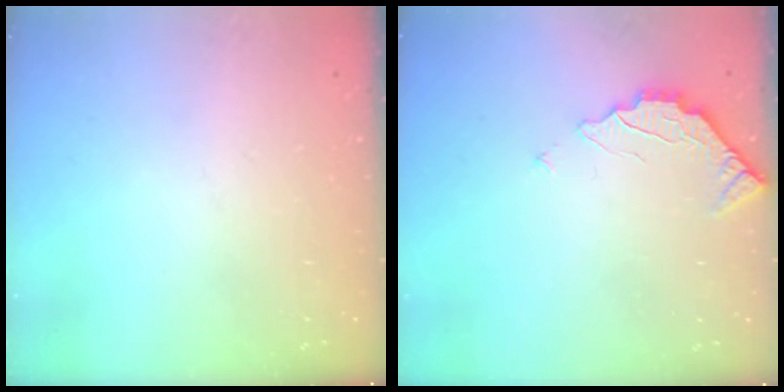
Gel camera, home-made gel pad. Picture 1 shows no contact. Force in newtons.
{"total": 2.4, "press": 2.4, "slide": 0.2}